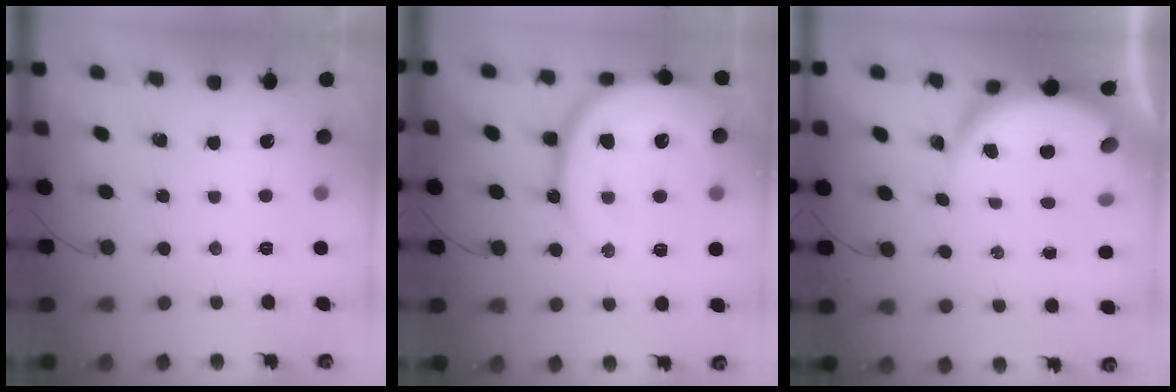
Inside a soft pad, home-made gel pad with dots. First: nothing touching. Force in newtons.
{"total": 21.2, "press": 21.1, "slide": 1.9}
{"total": 5.0, "press": 4.9, "slide": 0.5}